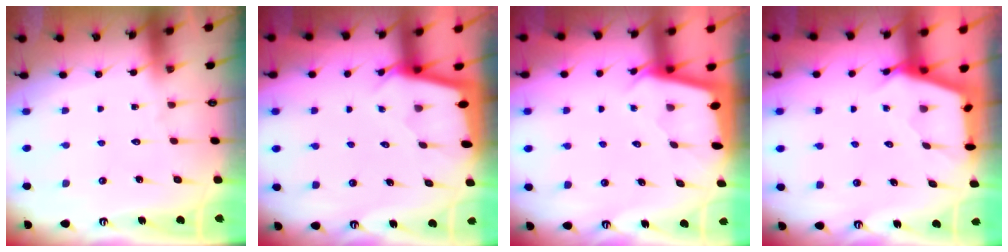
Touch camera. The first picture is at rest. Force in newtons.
{"total": 2.0, "press": 2.0, "slide": 0.1}
{"total": 2.0, "press": 2.0, "slide": 0.2}
{"total": 2.7, "press": 2.7, "slide": 0.3}